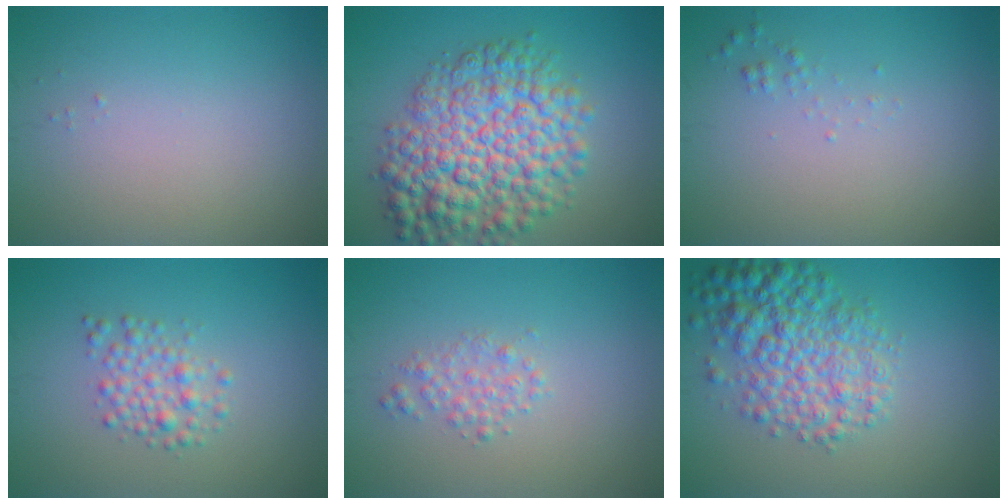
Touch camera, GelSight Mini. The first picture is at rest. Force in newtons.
{"total": 10.0, "press": 10.0, "slide": 0.3}
{"total": 0.6, "press": 0.6, "slide": 0.0}
{"total": 2.5, "press": 2.5, "slide": 0.0}
{"total": 1.6, "press": 1.6, "slide": 0.1}
{"total": 6.3, "press": 6.3, "slide": 0.1}